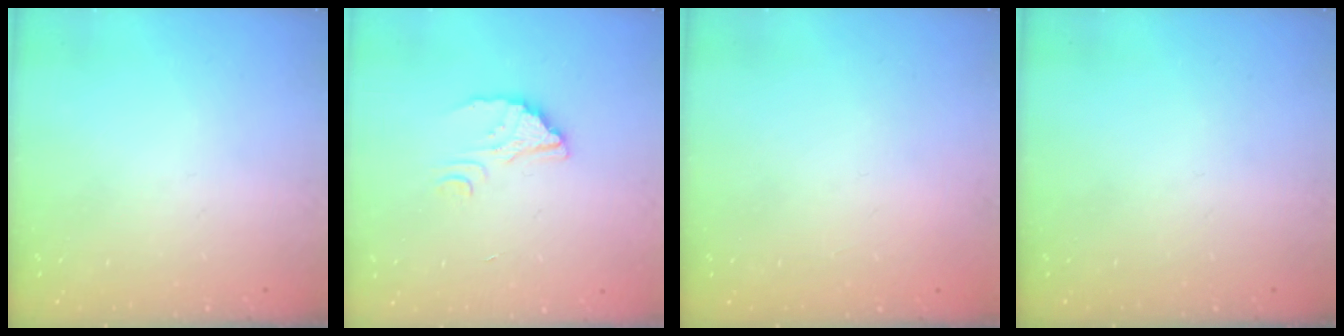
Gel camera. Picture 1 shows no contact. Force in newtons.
{"total": 2.9, "press": 2.9, "slide": 0.1}
{"total": 2.1, "press": 2.1, "slide": 0.1}
{"total": 0.0}